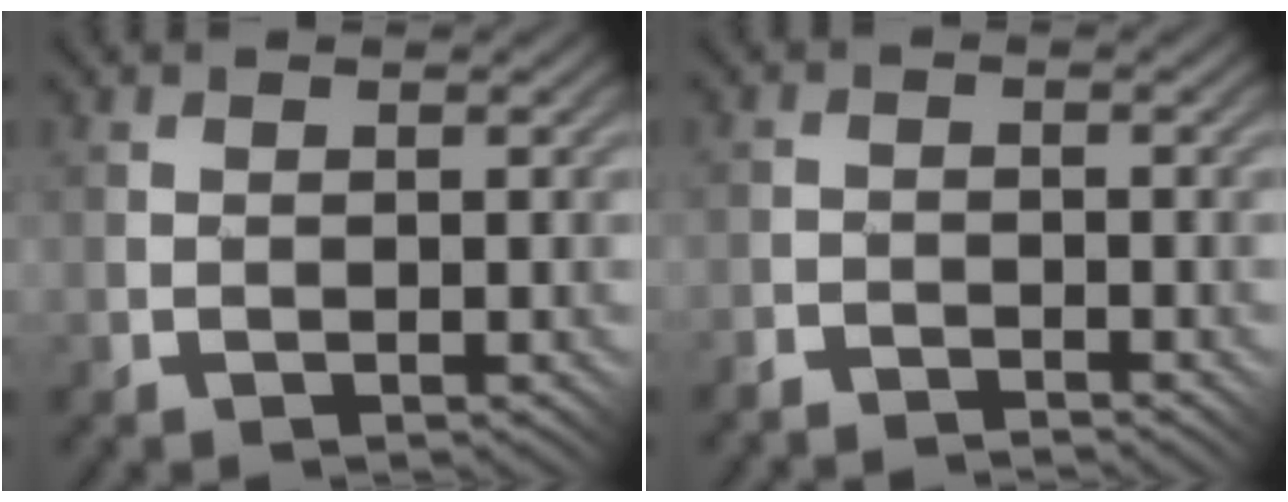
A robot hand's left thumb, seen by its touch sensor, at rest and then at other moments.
{"total": 2.3, "force": [-2.2, 0.1, 0.2], "torque": [0.001, 0.002, -0.048]}